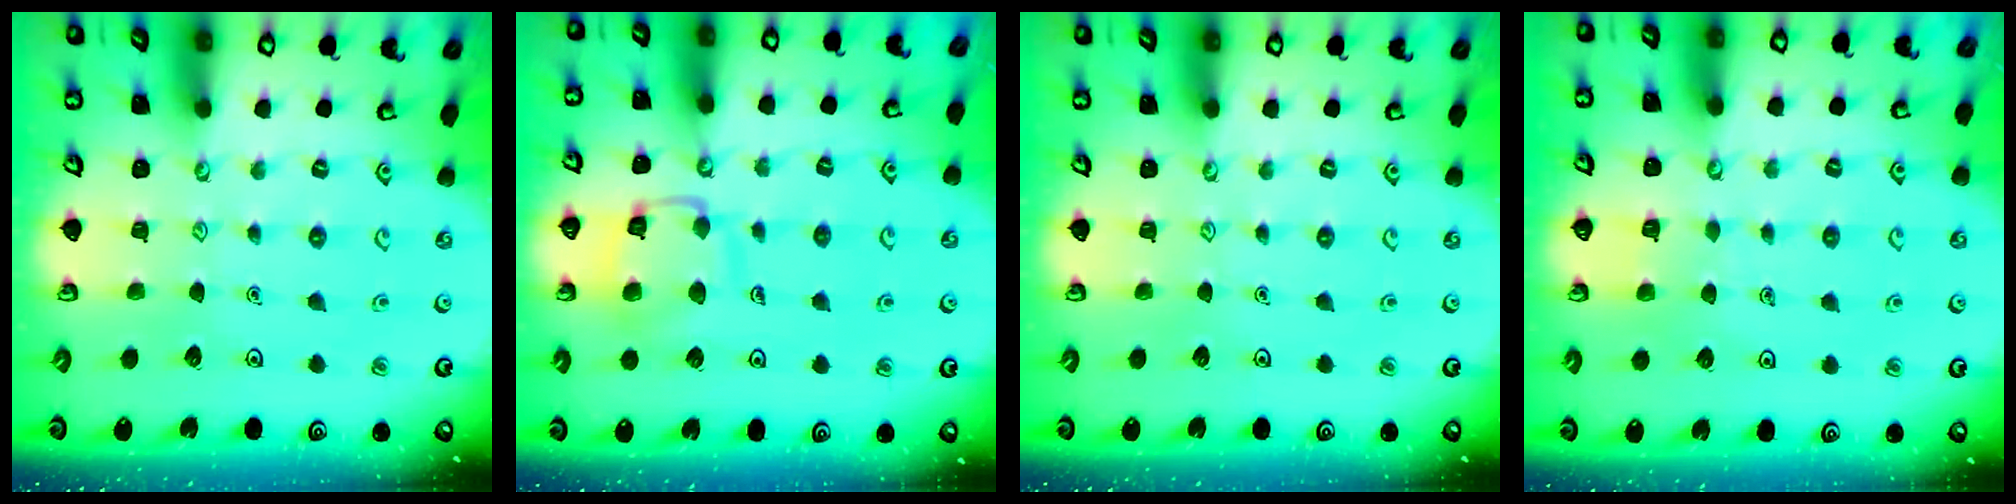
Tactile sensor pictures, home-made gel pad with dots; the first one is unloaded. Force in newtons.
{"total": 12.6, "press": 12.6, "slide": 1.2}
{"total": 0.0}
{"total": 3.3, "press": 3.3, "slide": 0.3}